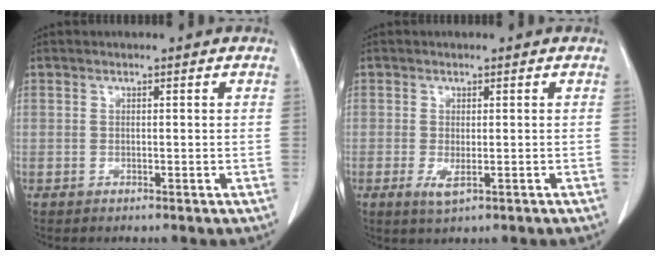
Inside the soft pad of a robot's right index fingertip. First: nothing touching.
{"total": 2.4, "force": [-0.9, 0.7, 2.1], "torque": [-0.036, -0.006, -0.010]}